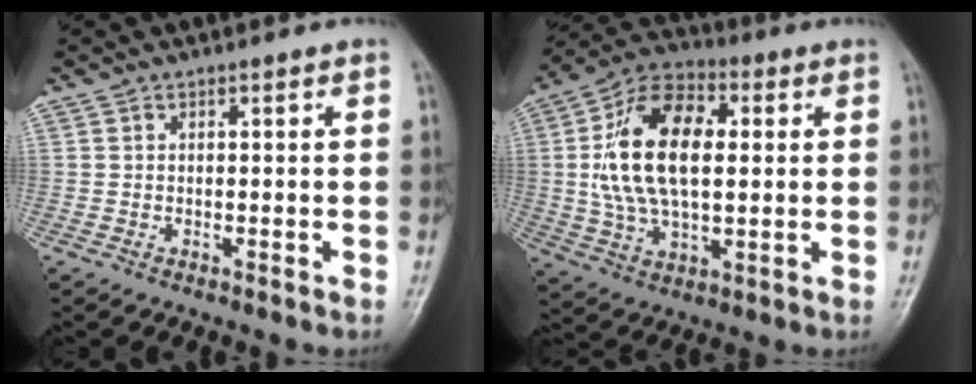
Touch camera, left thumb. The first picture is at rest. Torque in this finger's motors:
{"motor_torque": [1.64, 3.40, 2.38, -0.16, 0.50]}